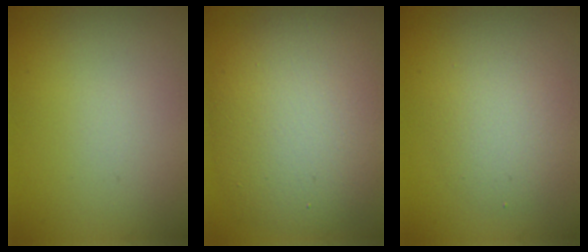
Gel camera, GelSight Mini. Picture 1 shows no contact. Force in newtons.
{"total": 9.7, "press": 9.6, "slide": 0.7}
{"total": 2.9, "press": 2.9, "slide": 0.4}